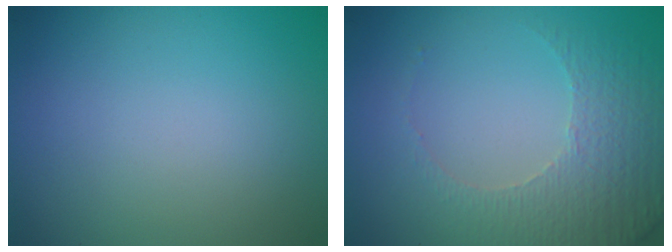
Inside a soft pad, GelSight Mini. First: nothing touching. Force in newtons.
{"total": 4.9, "press": 3.6, "slide": 3.3}